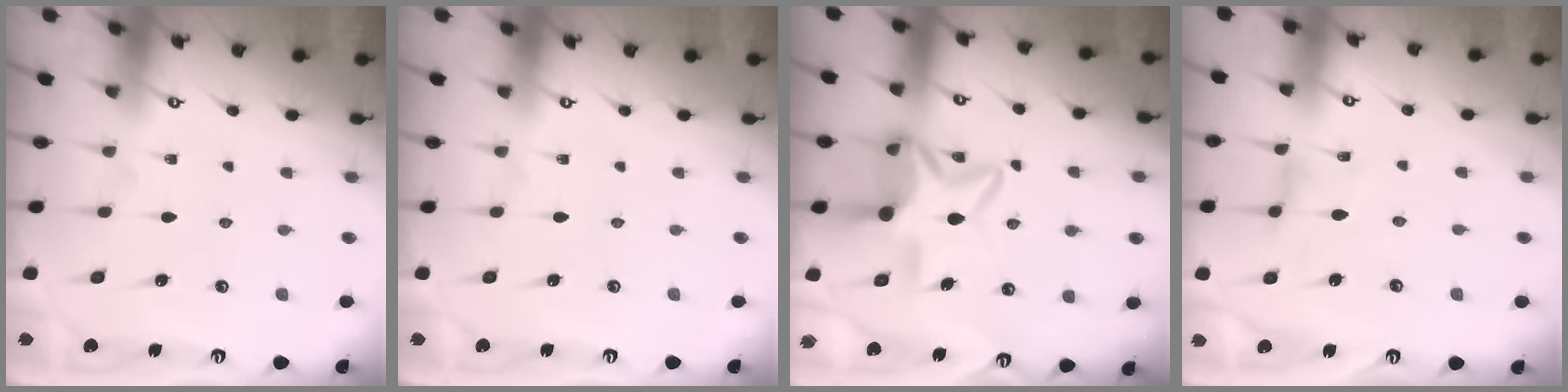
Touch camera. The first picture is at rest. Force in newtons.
{"total": 0.0}
{"total": 8.2, "press": 8.2, "slide": 1.0}
{"total": 2.5, "press": 2.4, "slide": 0.4}